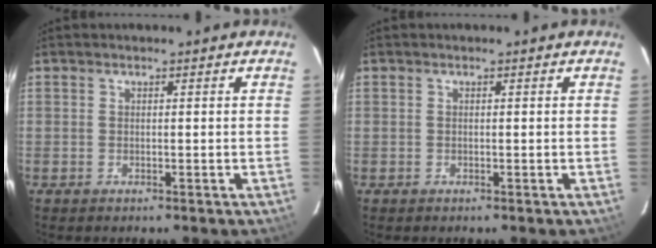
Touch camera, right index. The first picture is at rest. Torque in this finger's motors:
{"motor_torque": [0.10, 0.06, 0.03, -0.01]}